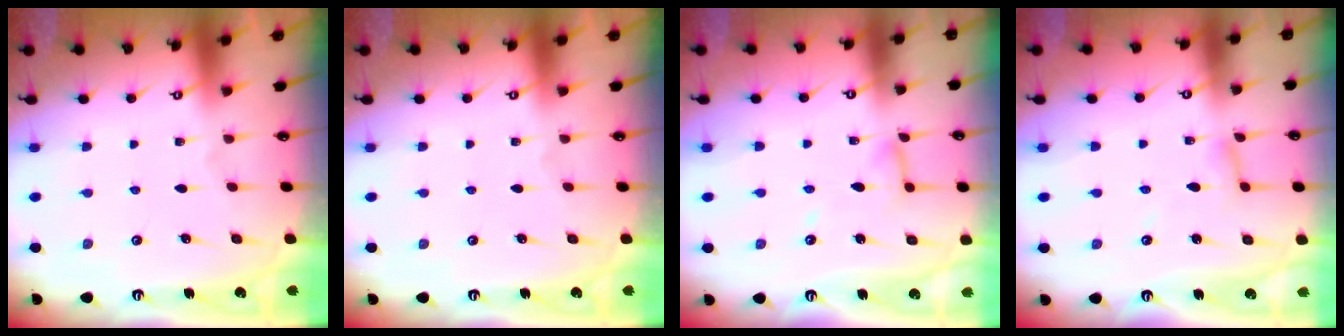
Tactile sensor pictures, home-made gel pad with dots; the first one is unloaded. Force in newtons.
{"total": 0.0}
{"total": 5.7, "press": 5.7, "slide": 0.5}
{"total": 2.8, "press": 2.8, "slide": 0.2}